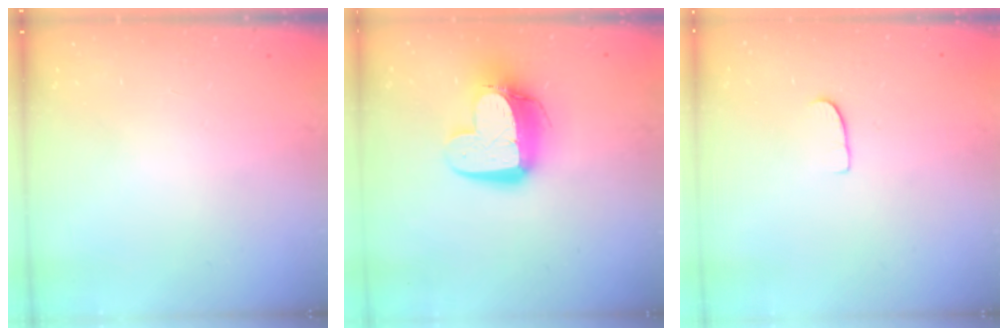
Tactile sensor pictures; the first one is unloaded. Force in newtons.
{"total": 14.2, "press": 14.2, "slide": 1.4}
{"total": 5.2, "press": 5.2, "slide": 0.4}